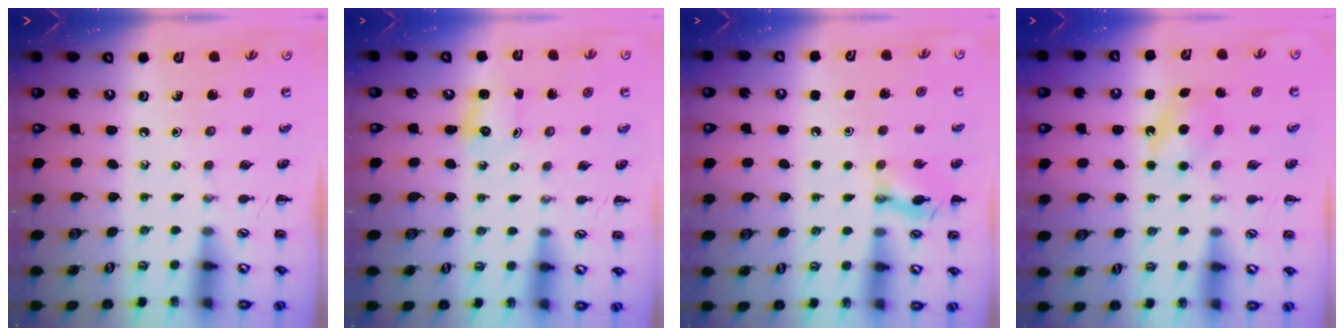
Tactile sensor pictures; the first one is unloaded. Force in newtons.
{"total": 1.3, "press": 1.2, "slide": 0.3}
{"total": 1.6, "press": 1.6, "slide": 0.1}
{"total": 5.6, "press": 5.4, "slide": 1.5}